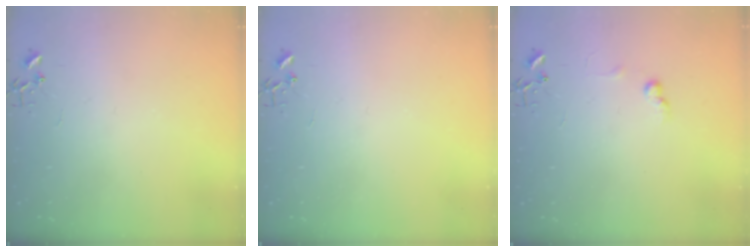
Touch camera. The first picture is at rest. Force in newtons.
{"total": 0.0}
{"total": 5.5, "press": 5.5, "slide": 0.8}